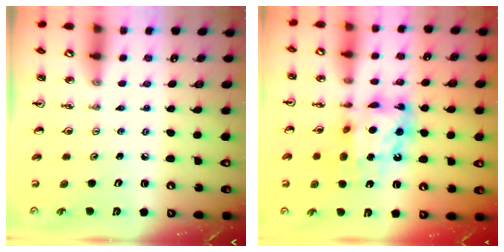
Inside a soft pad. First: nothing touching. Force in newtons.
{"total": 12.4, "press": 12.4, "slide": 1.1}